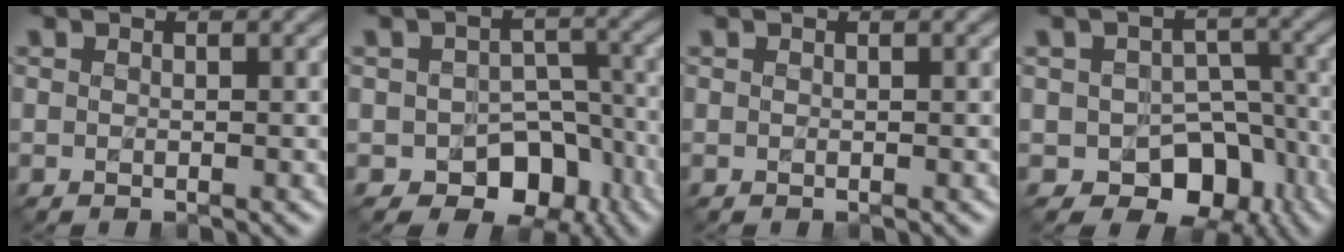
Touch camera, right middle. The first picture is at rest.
{"total": 6.3, "force": [-3.1, 4.4, 3.2], "torque": [-0.035, -0.006, -0.042]}
{"total": 0.0}
{"total": 7.1, "force": [-3.1, 5.0, 3.9], "torque": [-0.046, -0.010, -0.045]}